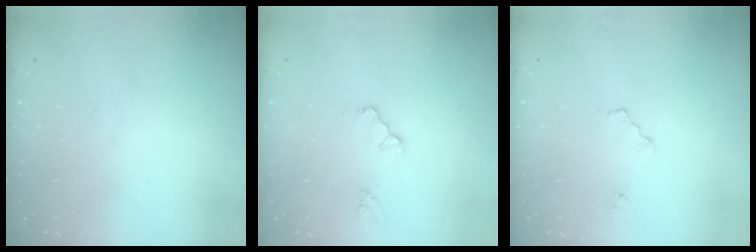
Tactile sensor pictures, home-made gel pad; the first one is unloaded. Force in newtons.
{"total": 1.6, "press": 1.6, "slide": 0.2}
{"total": 2.9, "press": 2.9, "slide": 0.3}